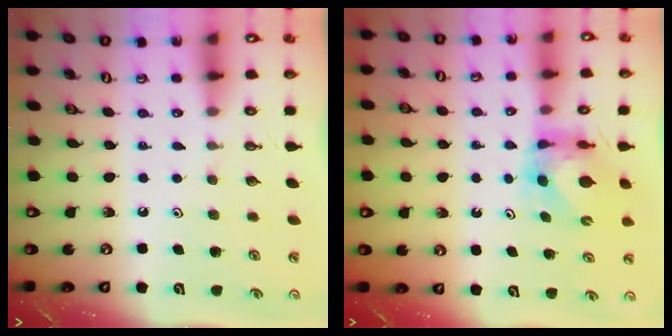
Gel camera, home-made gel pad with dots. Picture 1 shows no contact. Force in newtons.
{"total": 6.2, "press": 6.1, "slide": 0.8}